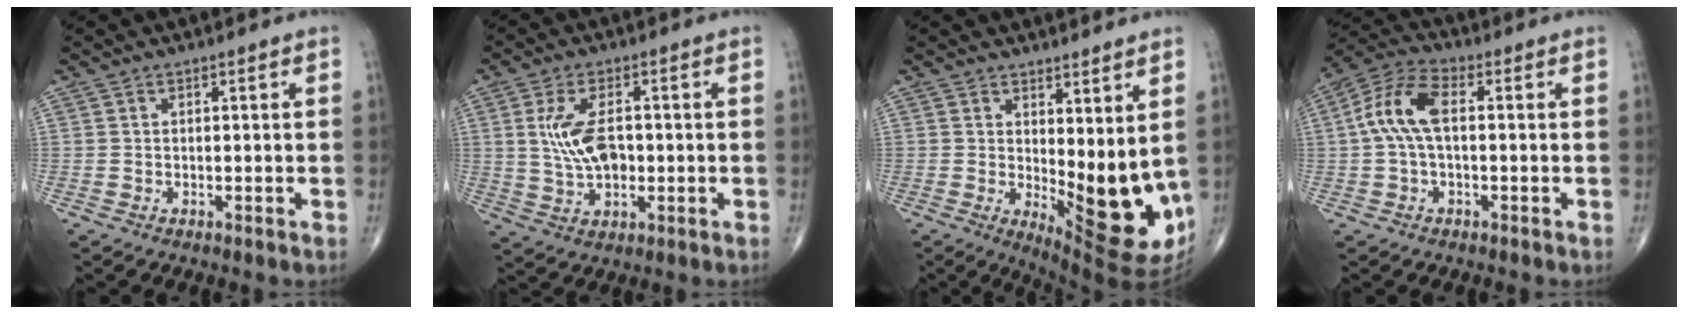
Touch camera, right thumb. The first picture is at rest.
{"total": 8.5, "force": [0.7, 4.6, 7.1], "torque": [-0.133, 0.000, 0.018]}
{"total": 13.0, "force": [0.7, 5.0, 12.0], "torque": [-0.151, -0.037, 0.028]}
{"total": 9.1, "force": [0.6, 4.4, 7.9], "torque": [-0.177, 0.029, 0.006]}